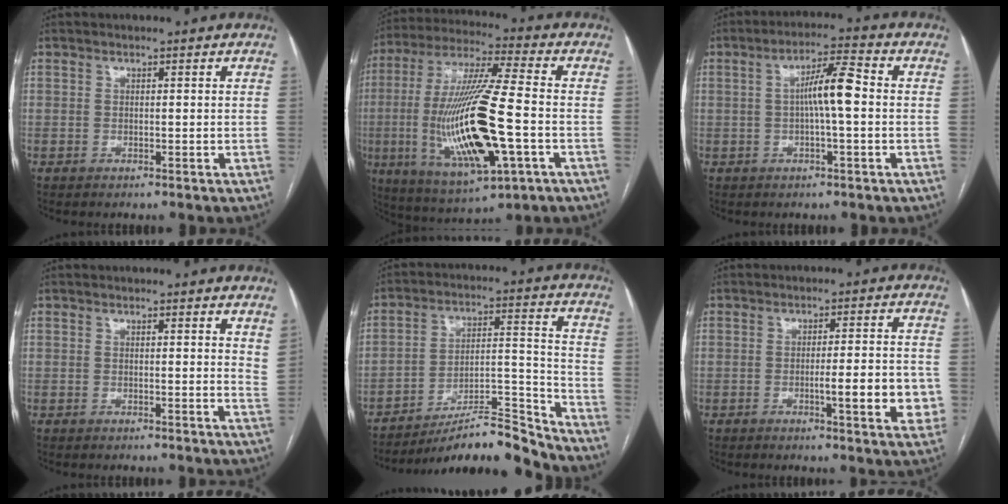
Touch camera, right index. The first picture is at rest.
{"total": 21.1, "force": [-4.1, 3.4, 20.4], "torque": [-0.427, -0.020, -0.065]}
{"total": 6.7, "force": [0.2, 0.6, 6.7], "torque": [-0.119, 0.017, 0.000]}
{"total": 3.8, "force": [3.5, 0.6, 1.3], "torque": [-0.014, -0.019, 0.023]}
{"total": 13.5, "force": [-12.9, 0.0, 3.9], "torque": [-0.047, 0.042, -0.215]}
{"total": 8.5, "force": [-2.0, 1.3, 8.2], "torque": [-0.101, 0.001, -0.023]}